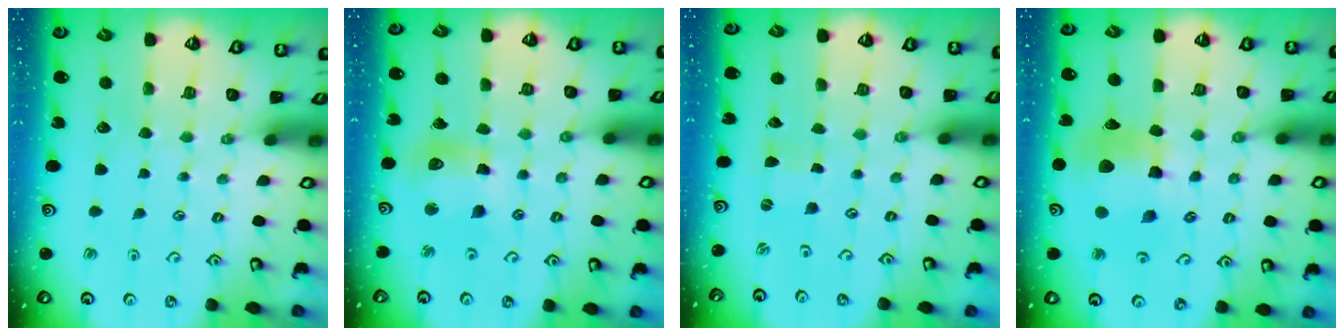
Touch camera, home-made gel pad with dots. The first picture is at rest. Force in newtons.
{"total": 10.9, "press": 10.6, "slide": 2.3}
{"total": 0.0}
{"total": 13.9, "press": 13.8, "slide": 1.6}